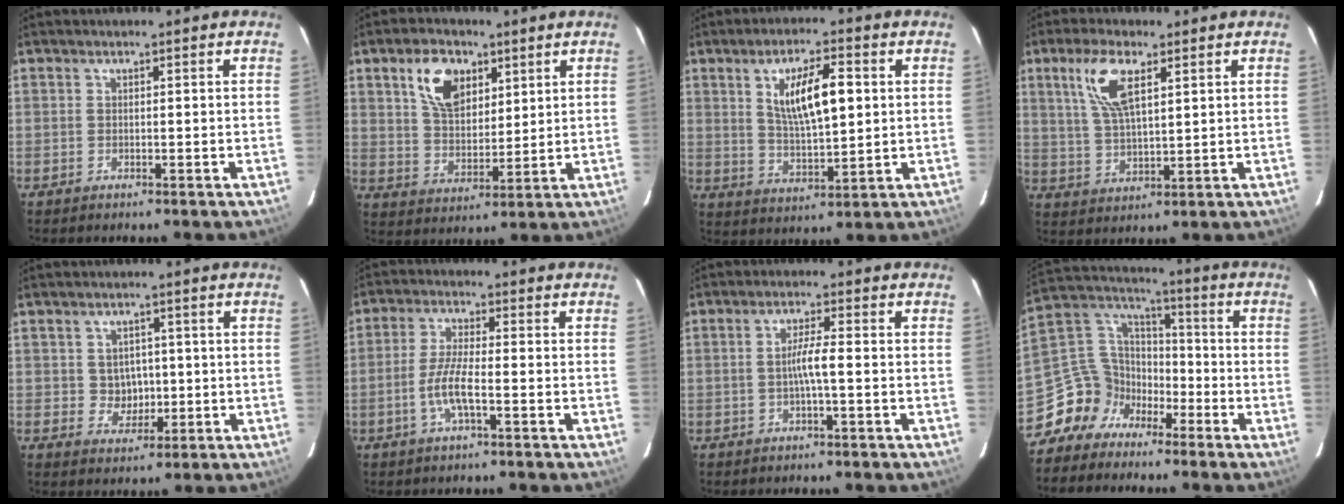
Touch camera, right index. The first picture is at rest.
{"total": 10.2, "force": [4.9, 6.1, 6.5], "torque": [-0.121, 0.016, 0.094]}
{"total": 10.9, "force": [2.8, 3.5, 9.9], "torque": [-0.176, 0.003, 0.058]}
{"total": 9.1, "force": [4.1, 3.3, 7.4], "torque": [-0.149, 0.010, 0.086]}
{"total": 4.1, "force": [0.1, 3.9, 1.1], "torque": [-0.021, 0.008, 0.011]}
{"total": 5.9, "force": [-2.3, 0.8, 5.3], "torque": [-0.113, -0.003, -0.045]}
{"total": 3.5, "force": [-0.8, -0.2, 3.4], "torque": [-0.067, 0.003, -0.015]}
{"total": 11.6, "force": [-8.2, 7.9, 2.3], "torque": [-0.071, 0.049, -0.155]}